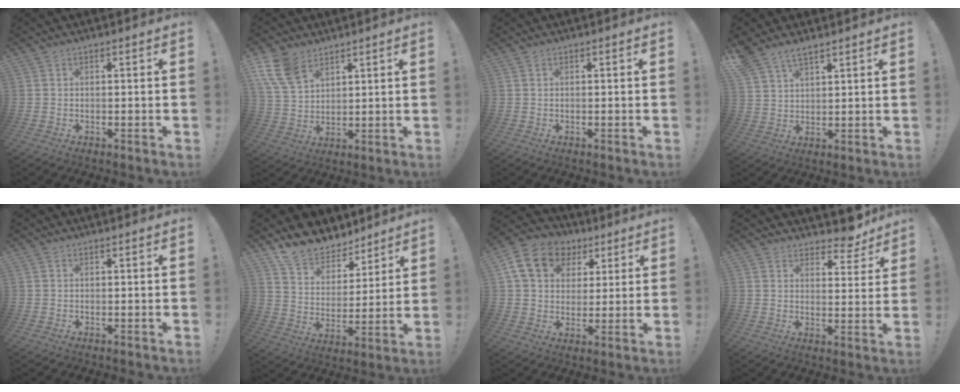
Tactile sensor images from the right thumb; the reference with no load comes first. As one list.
[{"total": 10.9, "force": [7.0, 6.4, 5.4], "torque": [-0.117, -0.026, 0.141]}, {"total": 0.0}, {"total": 5.8, "force": [4.7, 2.4, 2.4], "torque": [-0.050, -0.024, 0.093]}, {"total": 0.0}, {"total": 12.1, "force": [10.9, 5.0, 1.8], "torque": [-0.045, -0.095, 0.205]}, {"total": 14.7, "force": [6.0, 11.6, 6.9], "torque": [-0.101, -0.016, 0.118]}, {"total": 7.1, "force": [6.3, 2.4, 2.2], "torque": [-0.022, -0.059, 0.112]}]